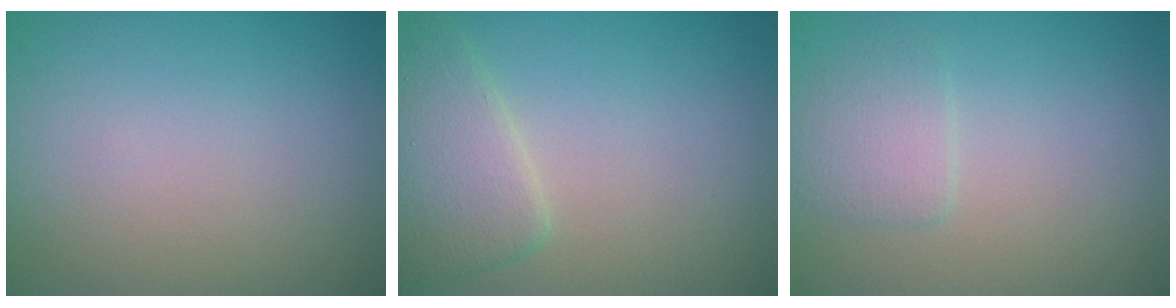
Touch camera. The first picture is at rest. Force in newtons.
{"total": 3.5, "press": 3.5, "slide": 0.1}
{"total": 1.6, "press": 1.6, "slide": 0.3}